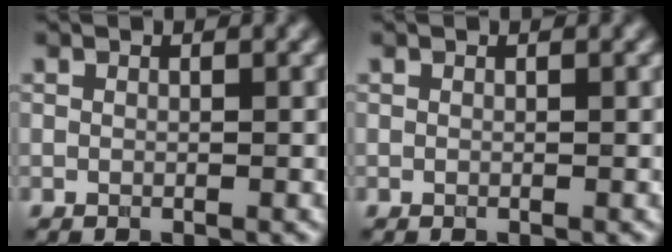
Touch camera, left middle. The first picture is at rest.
{"total": 0.0}